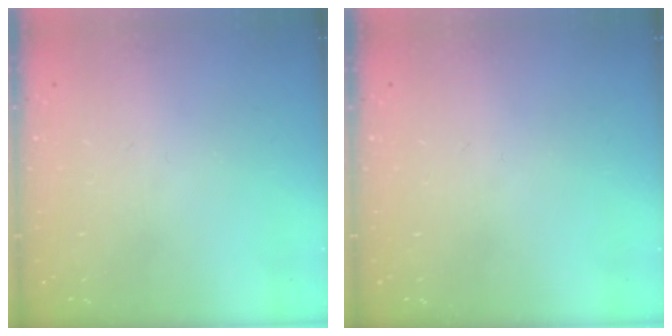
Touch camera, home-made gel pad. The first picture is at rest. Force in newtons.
{"total": 0.0}